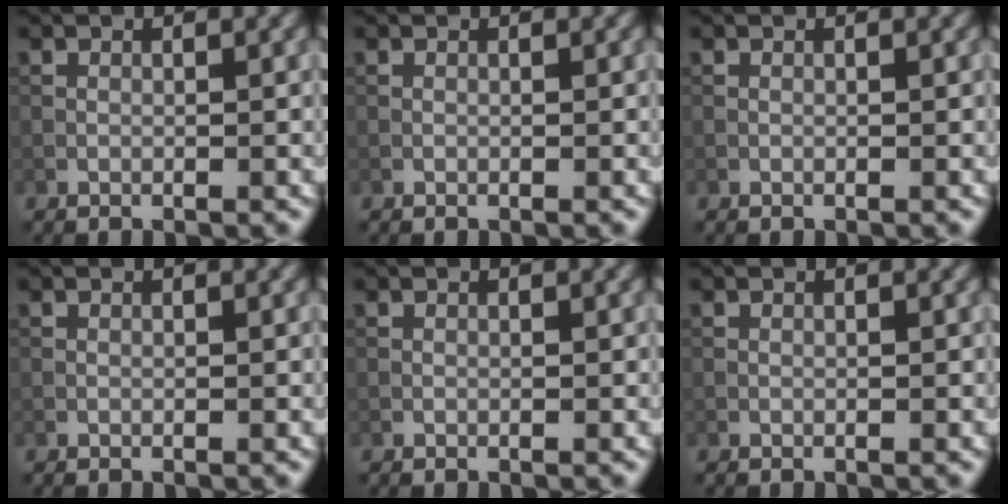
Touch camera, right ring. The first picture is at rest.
{"total": 0.0}
{"total": 0.0}
{"total": 0.0}
{"total": 0.0}
{"total": 0.0}